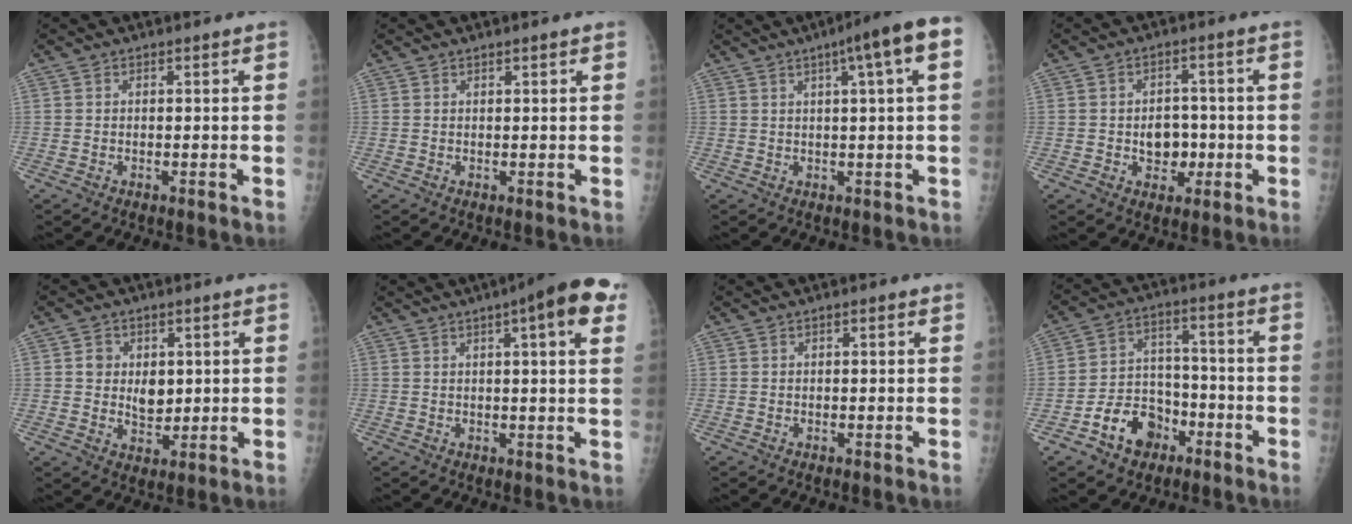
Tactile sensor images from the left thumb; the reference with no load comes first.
{"total": 0.6, "force": [0.4, 0.1, 0.3], "torque": [-0.002, 0.000, 0.007]}
{"total": 9.0, "force": [3.3, 0.4, 8.4], "torque": [-0.122, 0.017, 0.039]}
{"total": 6.0, "force": [-1.2, 4.8, 3.5], "torque": [-0.013, 0.011, -0.016]}
{"total": 6.0, "force": [0.8, 4.7, 3.7], "torque": [-0.025, -0.007, 0.018]}
{"total": 12.4, "force": [5.6, 2.3, 10.8], "torque": [-0.130, 0.003, 0.066]}
{"total": 0.9, "force": [0.3, 0.3, 0.7], "torque": [-0.013, 0.002, 0.003]}
{"total": 10.4, "force": [-5.6, 7.6, 4.5], "torque": [-0.043, 0.051, -0.093]}